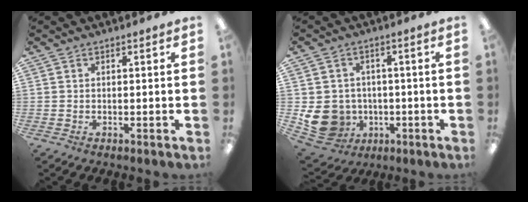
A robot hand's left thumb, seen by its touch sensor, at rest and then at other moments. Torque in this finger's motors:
{"motor_torque": [1.06, 1.13, 1.06, 0.16, 0.19]}